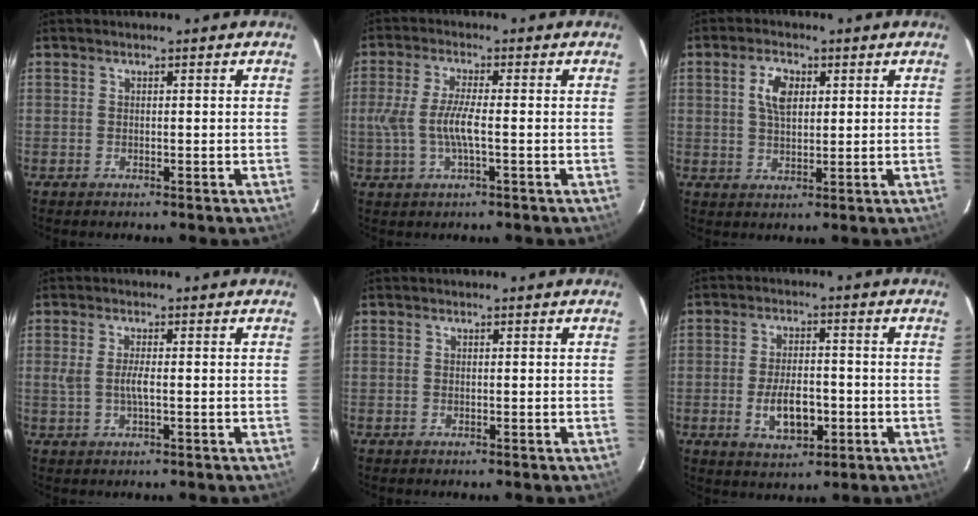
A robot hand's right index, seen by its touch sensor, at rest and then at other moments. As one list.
[{"total": 7.0, "force": [-1.1, 1.2, 6.8], "torque": [-0.141, -0.003, -0.020]}, {"total": 5.4, "force": [1.6, 3.0, 4.1], "torque": [-0.074, 0.009, 0.032]}, {"total": 3.1, "force": [-0.2, 0.5, 3.0], "torque": [-0.059, -0.002, -0.003]}, {"total": 0.0}, {"total": 8.2, "force": [-2.3, 4.0, 6.7], "torque": [-0.131, -0.003, -0.030]}]